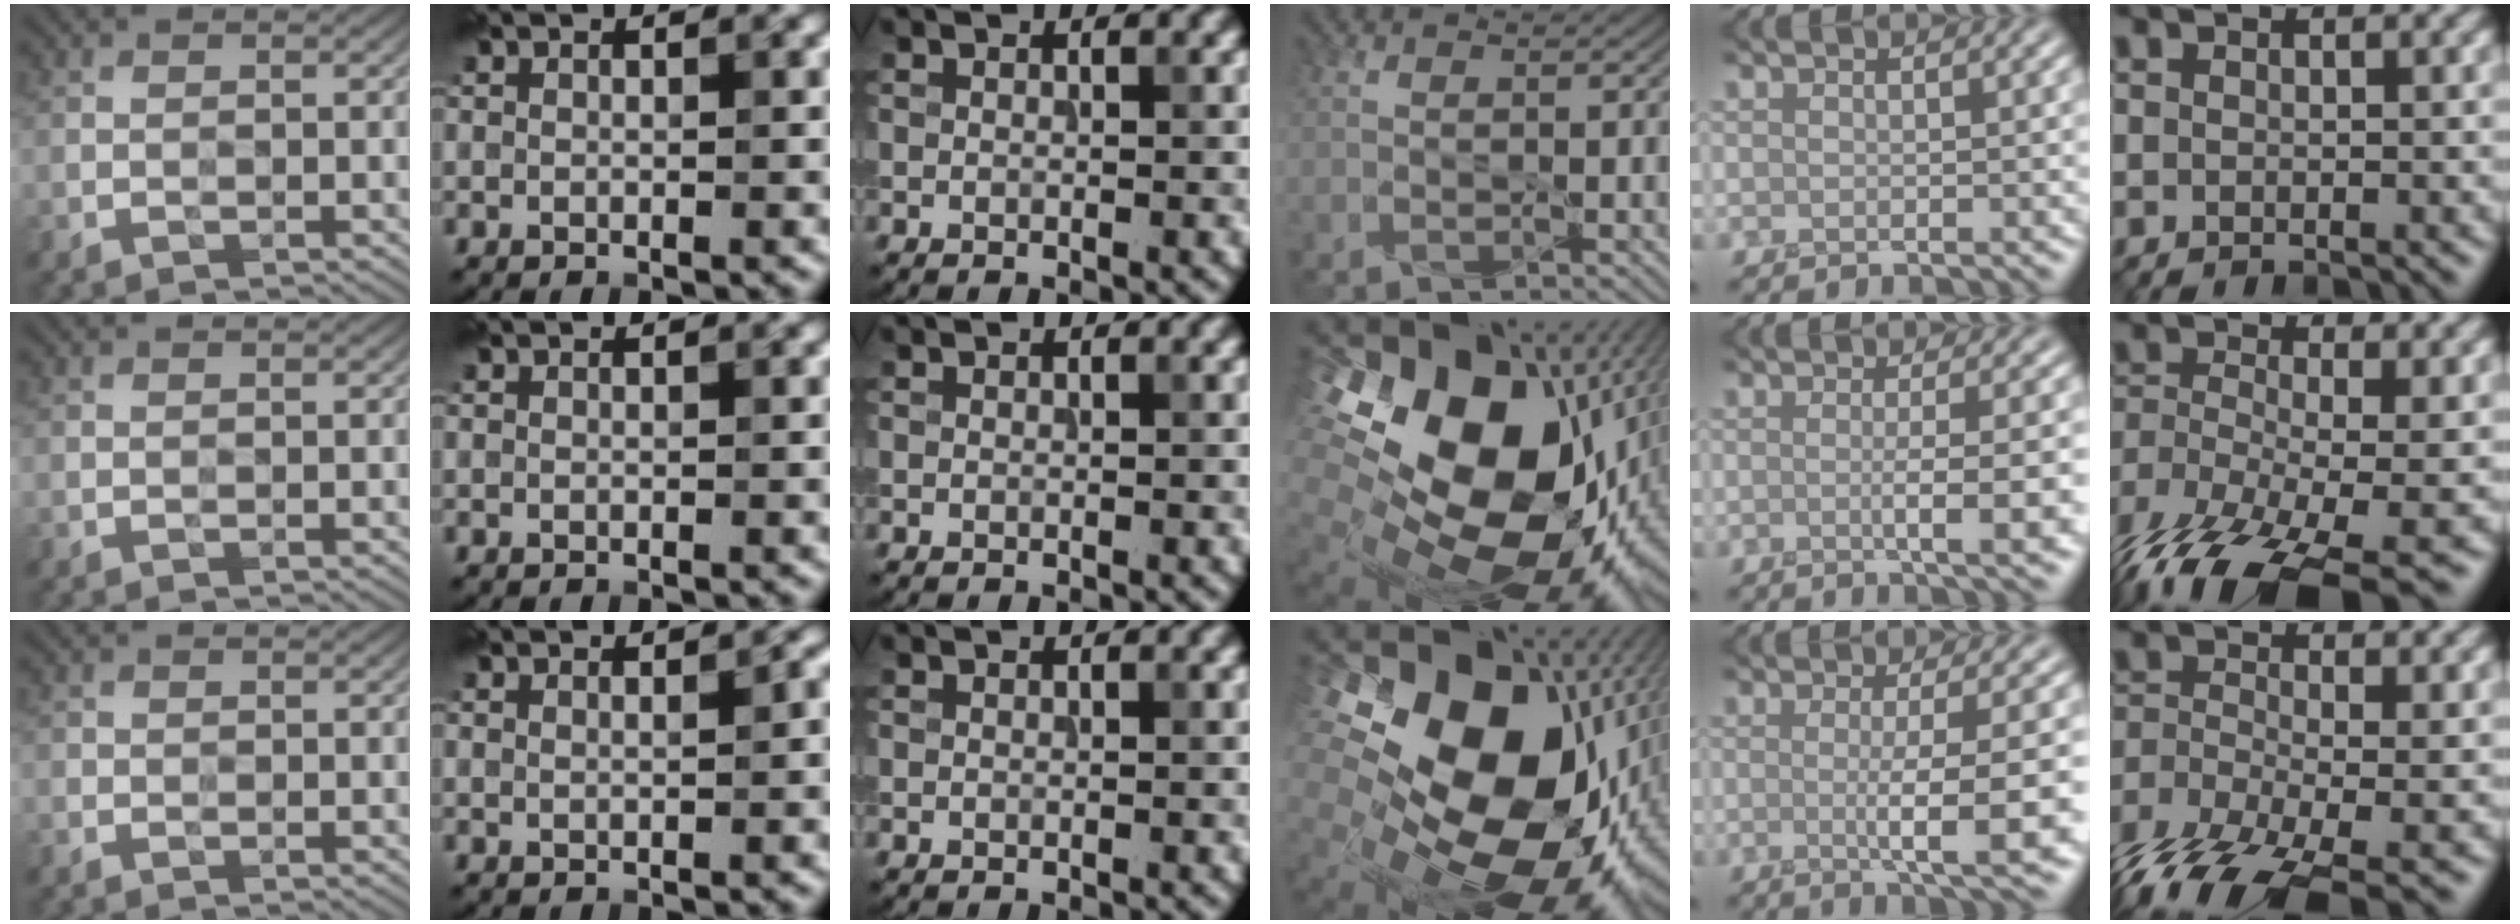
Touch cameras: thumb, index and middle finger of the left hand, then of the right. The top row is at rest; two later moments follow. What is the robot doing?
{"motion": "peel", "object": "tape"}